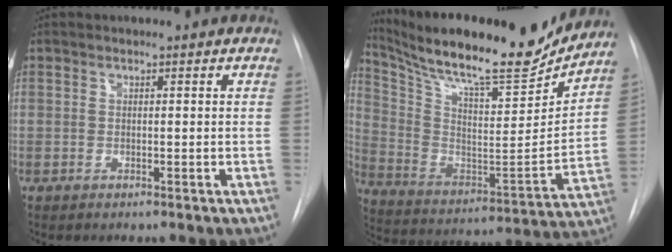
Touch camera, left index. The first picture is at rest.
{"total": 24.5, "force": [21.7, 3.4, 10.7], "torque": [-0.202, -0.039, 0.338]}